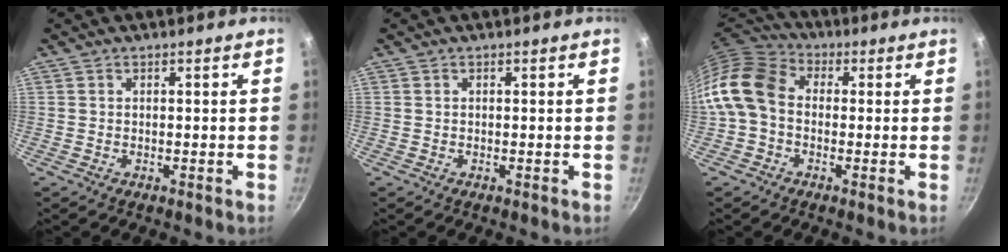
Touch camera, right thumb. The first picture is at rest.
{"total": 0.0}
{"total": 12.0, "force": [-0.6, 9.1, 7.8], "torque": [-0.137, 0.032, -0.035]}